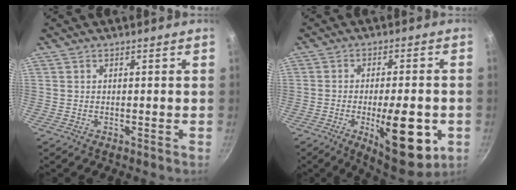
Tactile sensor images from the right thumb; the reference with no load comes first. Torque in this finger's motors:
{"motor_torque": [0.64, 1.12, 1.72, -0.38, 0.48]}